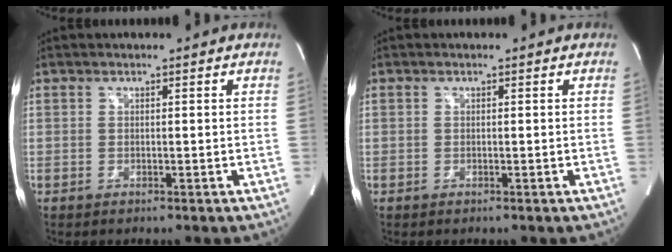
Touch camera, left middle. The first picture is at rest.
{"total": 0.0}